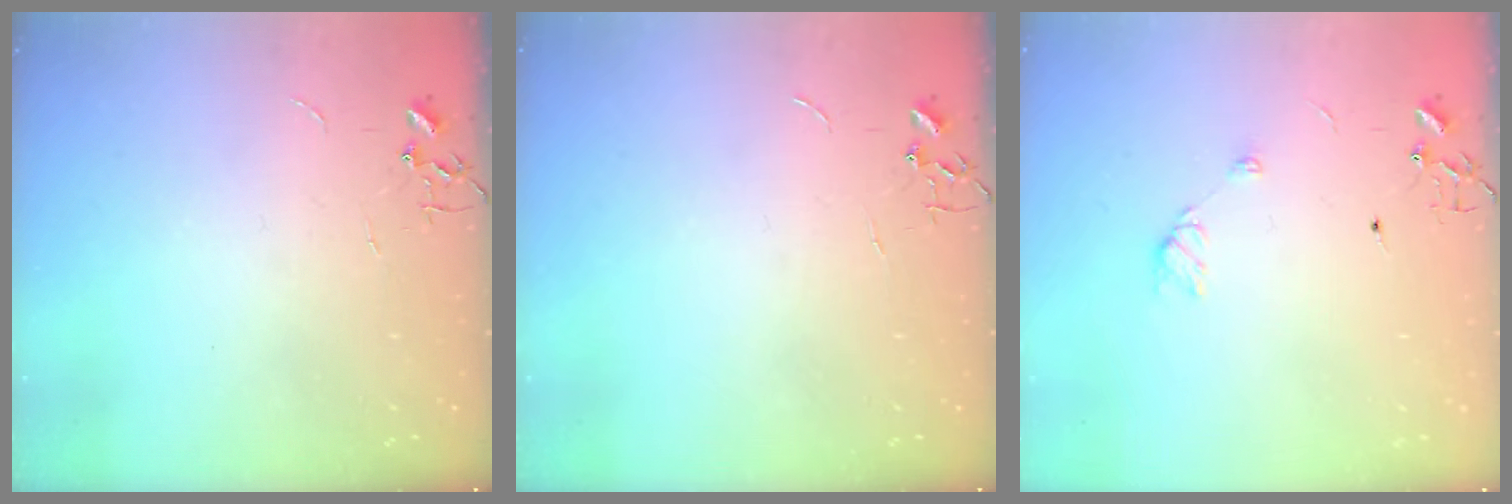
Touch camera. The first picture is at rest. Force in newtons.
{"total": 0.0}
{"total": 6.5, "press": 6.5, "slide": 0.7}